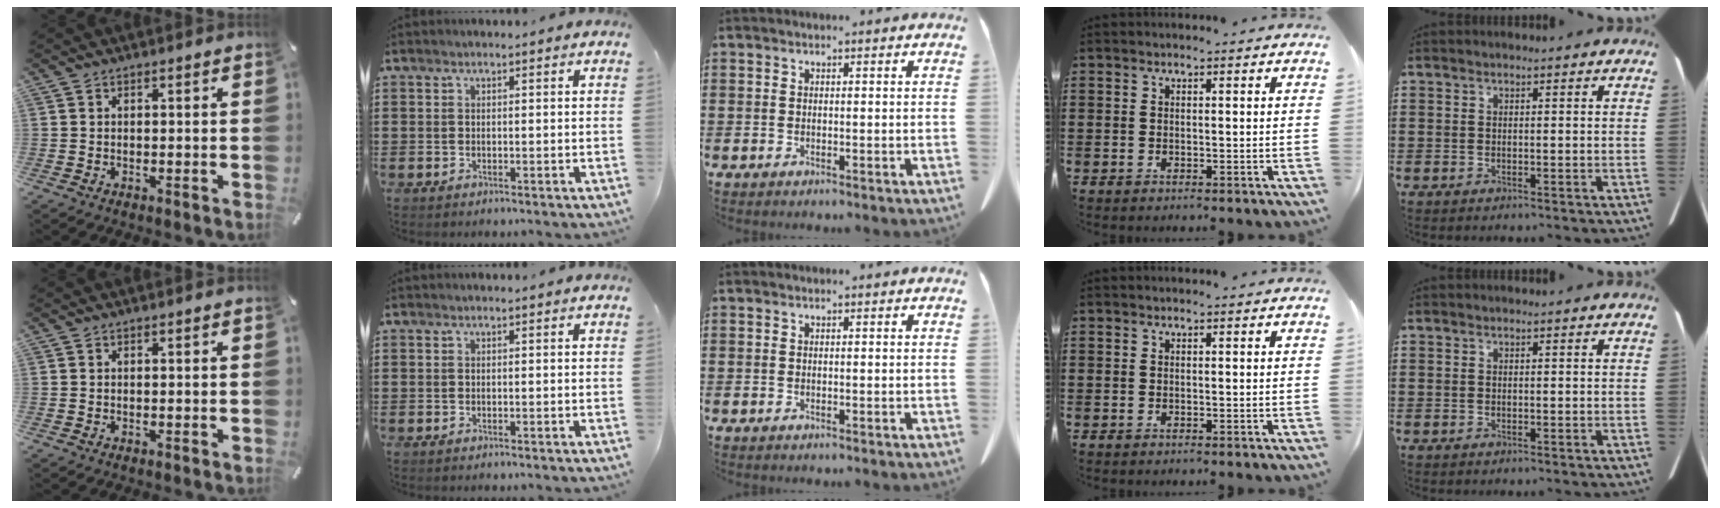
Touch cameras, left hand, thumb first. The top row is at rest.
{}